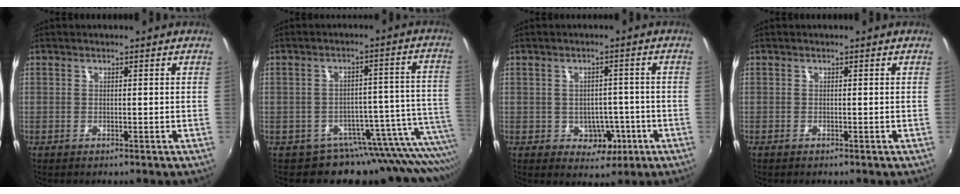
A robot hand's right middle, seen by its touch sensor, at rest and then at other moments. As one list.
[{"total": 13.1, "force": [-11.1, 4.6, 5.3], "torque": [-0.041, -0.005, -0.157]}, {"total": 4.8, "force": [-1.6, 4.0, 2.1], "torque": [-0.041, 0.006, -0.007]}, {"total": 0.0}]